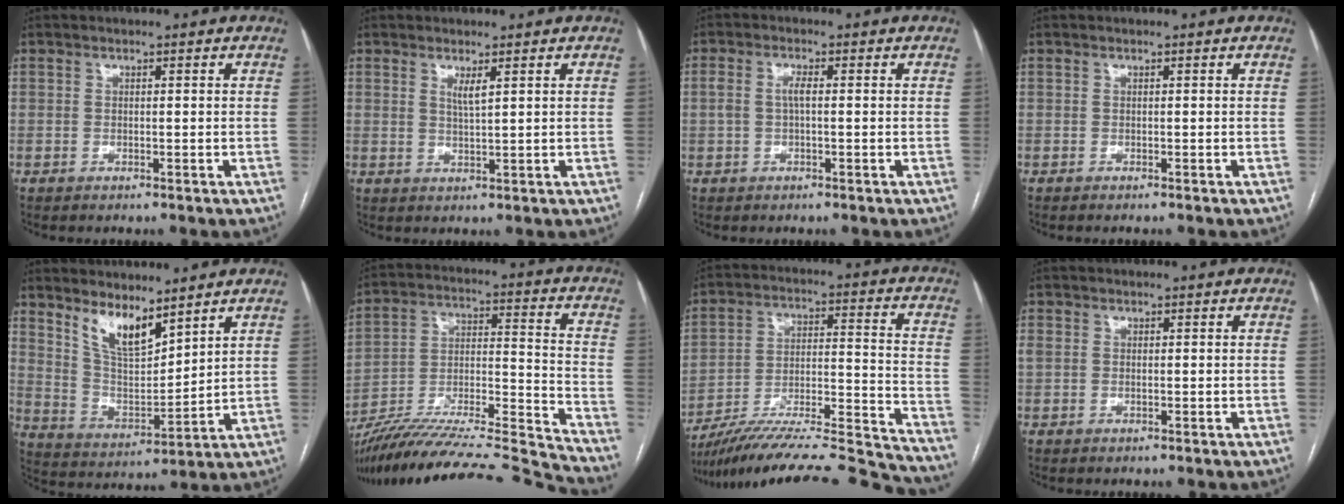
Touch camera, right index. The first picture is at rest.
{"total": 1.9, "force": [1.0, -0.1, 1.6], "torque": [-0.032, -0.008, 0.020]}
{"total": 2.3, "force": [0.0, 0.7, 2.2], "torque": [-0.048, 0.009, 0.003]}
{"total": 0.6, "force": [-0.6, 0.1, 0.2], "torque": [0.002, -0.001, -0.011]}
{"total": 8.5, "force": [6.4, 2.5, 5.0], "torque": [-0.100, -0.010, 0.136]}
{"total": 27.7, "force": [-25.8, -1.0, 9.9], "torque": [-0.149, -0.013, -0.401]}
{"total": 28.9, "force": [-26.8, 1.1, 10.8], "torque": [-0.115, -0.004, -0.390]}
{"total": 1.4, "force": [0.0, 1.0, 1.0], "torque": [-0.032, 0.013, 0.004]}